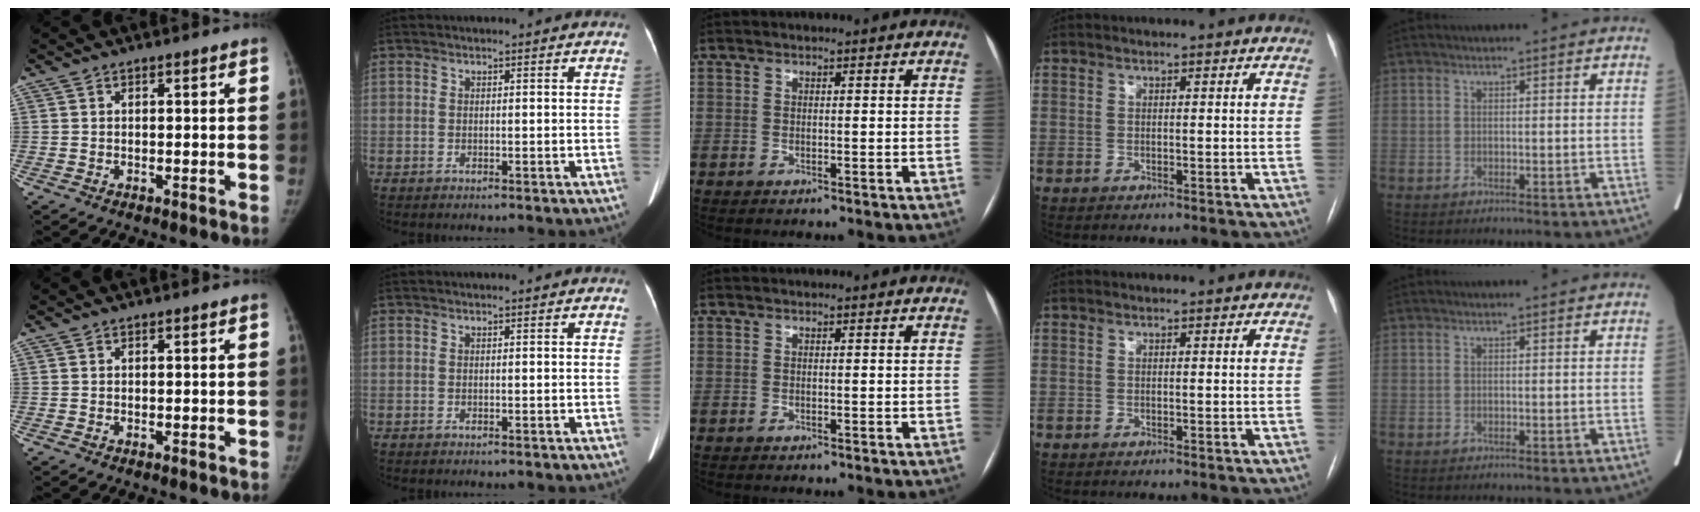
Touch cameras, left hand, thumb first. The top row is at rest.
{}